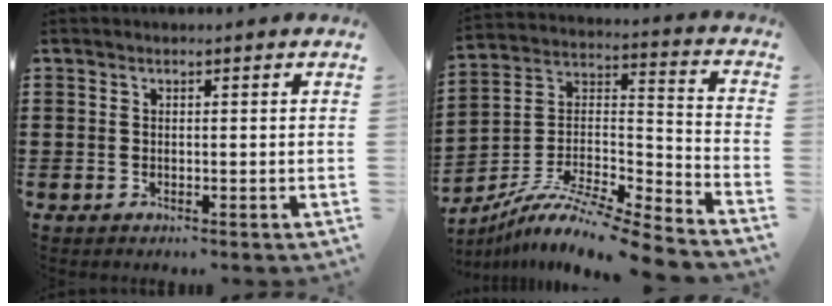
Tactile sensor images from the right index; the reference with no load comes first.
{"total": 9.5, "force": [-7.9, 0.8, 5.2], "torque": [-0.090, 0.004, -0.159]}